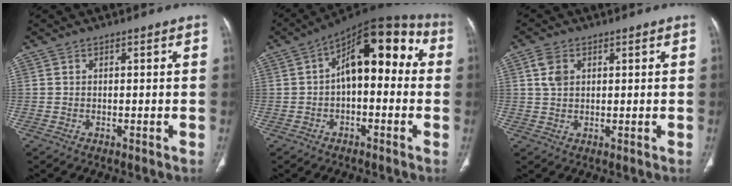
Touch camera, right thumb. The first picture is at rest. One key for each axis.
{"total": 15.2, "fx": 1.5, "fy": 7.9, "fz": 12.9, "tx": -0.151, "ty": 0.049, "tz": 0.008}
{"total": 3.7, "fx": 1.3, "fy": 2.6, "fz": 2.4, "tx": -0.044, "ty": 0.002, "tz": 0.027}